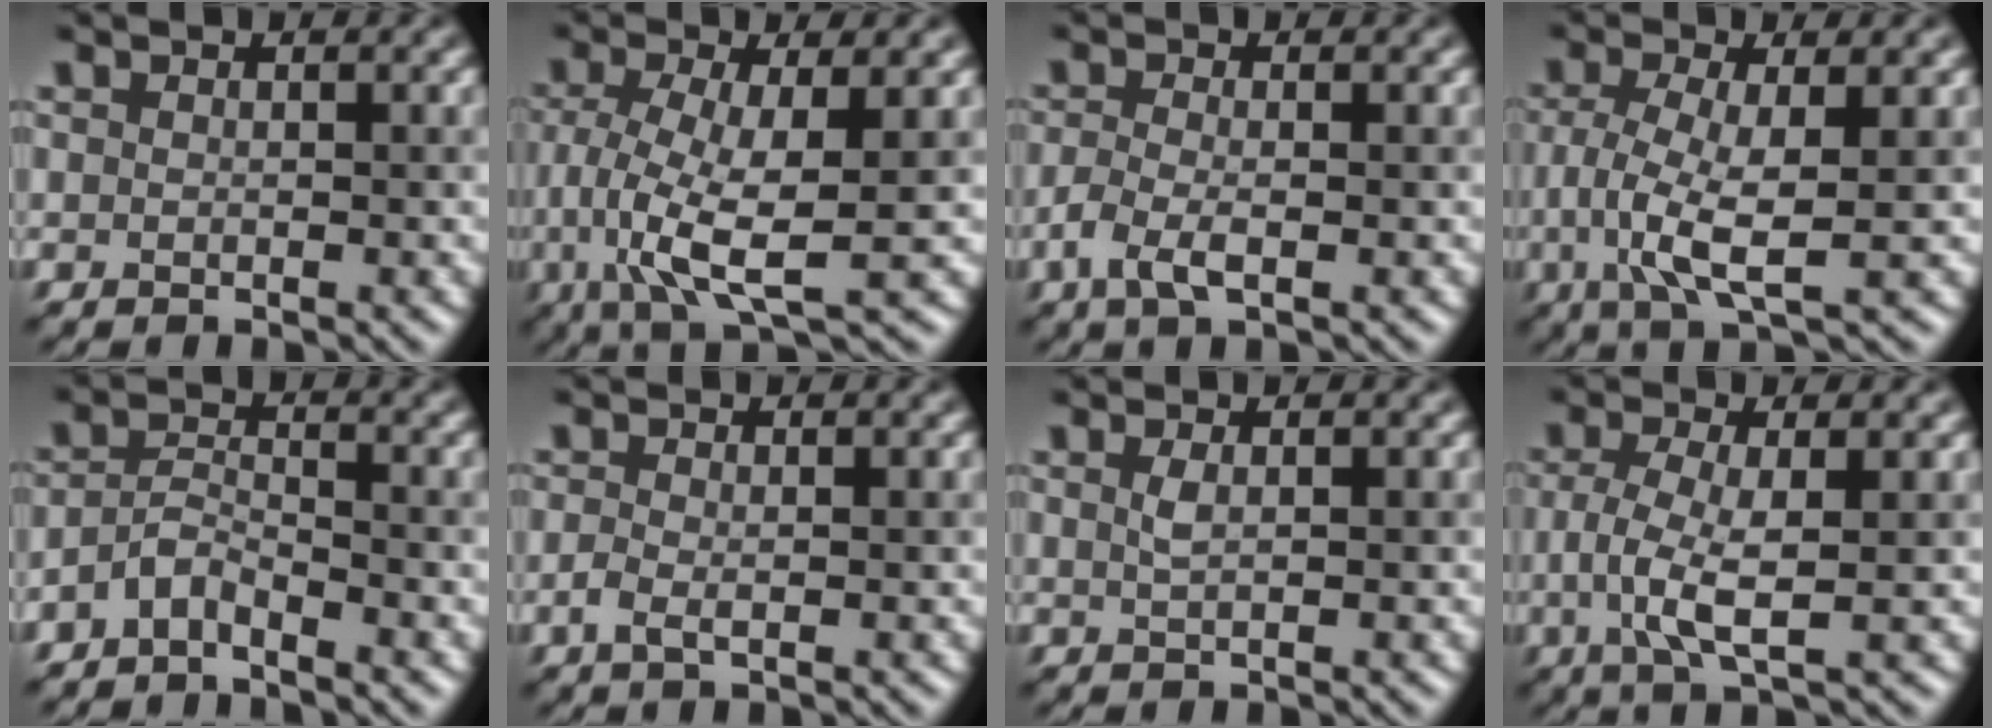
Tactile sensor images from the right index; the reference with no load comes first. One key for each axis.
{"total": 6.2, "fx": -0.5, "fy": 1.8, "fz": 5.9, "tx": -0.116, "ty": 0.001, "tz": -0.009}
{"total": 2.2, "fx": -0.8, "fy": 0.9, "fz": 1.9, "tx": -0.045, "ty": 0.003, "tz": -0.021}
{"total": 4.5, "fx": -0.2, "fy": 1.2, "fz": 4.4, "tx": -0.088, "ty": 0.001, "tz": -0.003}
{"total": 1.8, "fx": -1.5, "fy": 0.5, "fz": 0.9, "tx": -0.018, "ty": 0.011, "tz": -0.037}
{"total": 1.1, "fx": -0.1, "fy": 0.5, "fz": 1.0, "tx": -0.020, "ty": 0.003, "tz": -0.007}
{"total": 0.9, "fx": 0.6, "fy": 0.2, "fz": 0.6, "tx": -0.010, "ty": 0.010, "tz": 0.011}
{"total": 3.6, "fx": 0.0, "fy": 1.0, "fz": 3.5, "tx": -0.074, "ty": 0.003, "tz": -0.001}